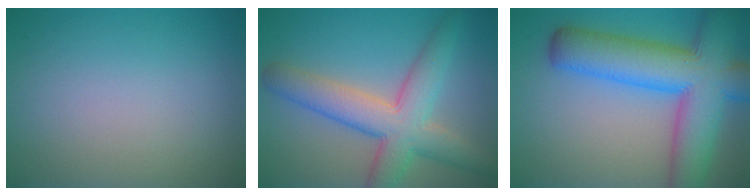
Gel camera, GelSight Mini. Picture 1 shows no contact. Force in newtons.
{"total": 7.2, "press": 7.2, "slide": 0.4}
{"total": 12.0, "press": 12.0, "slide": 0.4}